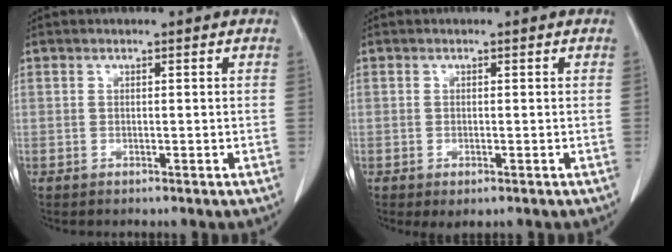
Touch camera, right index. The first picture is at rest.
{"total": 1.4, "force": [-0.6, 0.5, 1.2], "torque": [-0.017, -0.003, -0.002]}